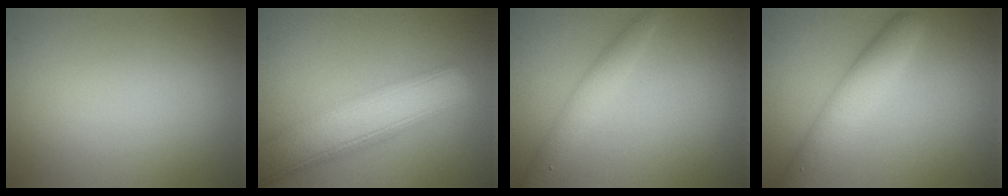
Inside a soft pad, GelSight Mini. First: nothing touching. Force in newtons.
{"total": 8.0, "press": 8.0, "slide": 0.4}
{"total": 2.3, "press": 2.3, "slide": 0.0}
{"total": 4.7, "press": 4.7, "slide": 0.1}